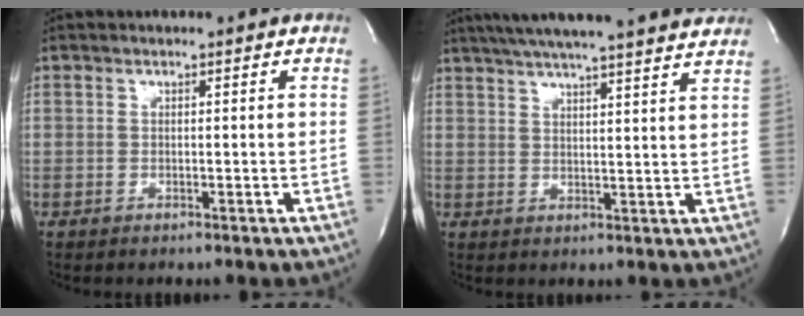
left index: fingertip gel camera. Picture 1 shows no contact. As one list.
[{"total": 22.7, "force": [20.0, 1.2, 10.7], "torque": [-0.179, 0.018, 0.262]}]